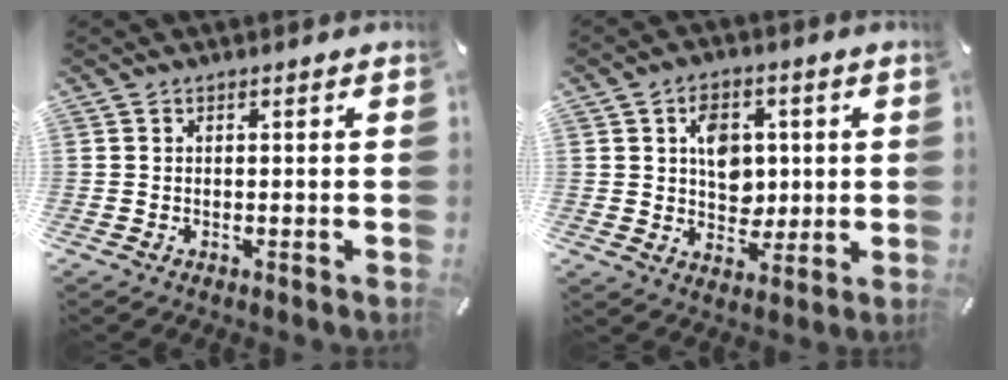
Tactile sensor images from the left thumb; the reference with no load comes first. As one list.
[{"total": 8.4, "force": [1.5, 6.9, 4.5], "torque": [-0.052, 0.002, 0.023]}]